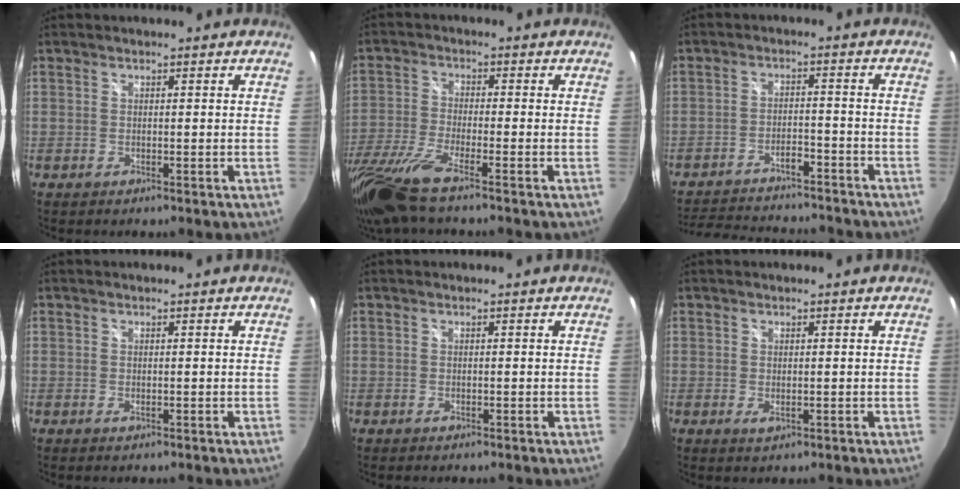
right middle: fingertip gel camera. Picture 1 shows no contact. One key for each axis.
{"total": 10.8, "fx": -8.1, "fy": 0.5, "fz": 7.1, "tx": -0.160, "ty": -0.044, "tz": -0.156}
{"total": 16.6, "fx": -14.7, "fy": 4.2, "fz": 6.6, "tx": -0.137, "ty": 0.003, "tz": -0.208}
{"total": 0.0}
{"total": 0.0}
{"total": 1.1, "fx": -0.2, "fy": 0.5, "fz": 1.0, "tx": -0.018, "ty": -0.003, "tz": -0.002}